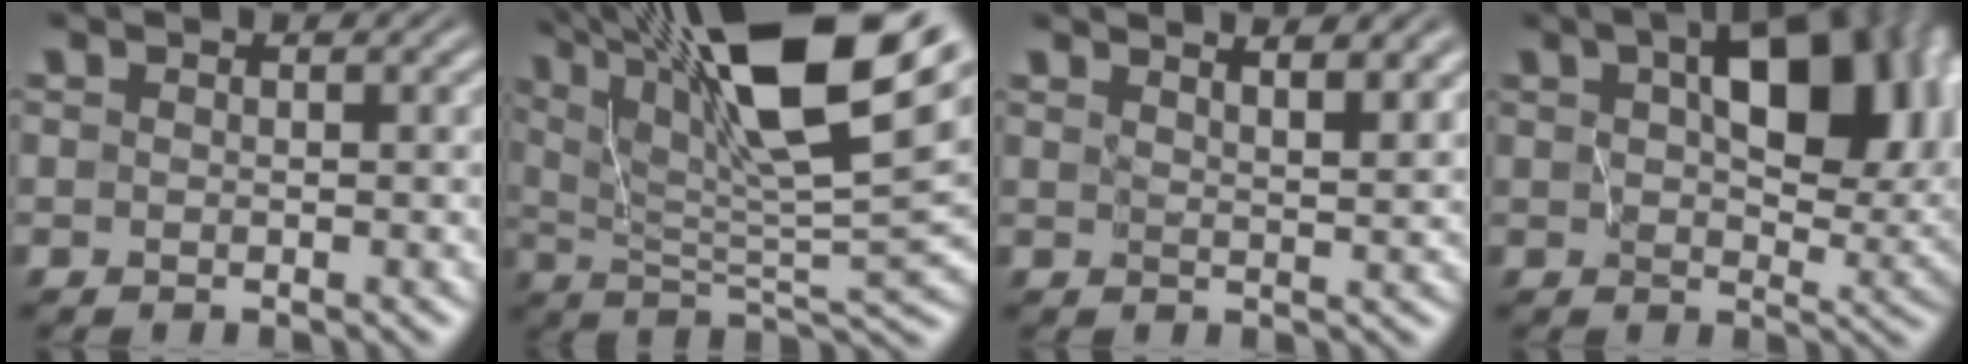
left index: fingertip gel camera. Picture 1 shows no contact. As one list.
[{"total": 15.5, "force": [8.6, 3.6, 12.3], "torque": [-0.211, 0.010, 0.147]}, {"total": 4.0, "force": [3.1, 0.8, 2.3], "torque": [-0.010, 0.015, 0.030]}, {"total": 12.8, "force": [3.6, 7.3, 9.9], "torque": [-0.134, 0.008, 0.064]}]